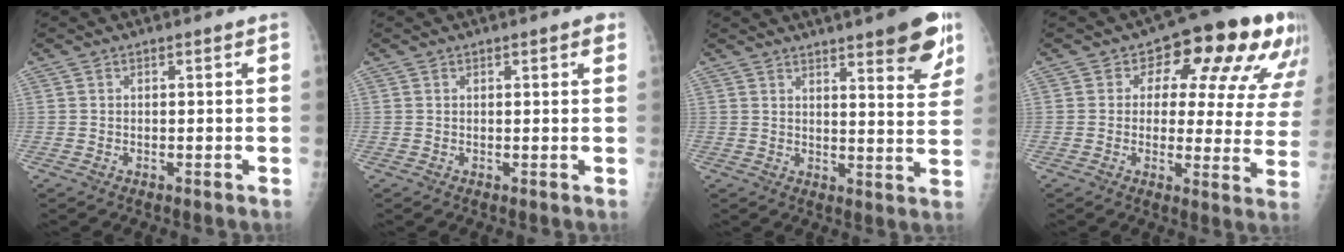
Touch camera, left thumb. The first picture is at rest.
{"total": 1.9, "force": [1.0, 0.6, 1.4], "torque": [-0.011, -0.001, 0.012]}
{"total": 12.5, "force": [7.8, 2.7, 9.4], "torque": [-0.094, -0.039, 0.099]}
{"total": 18.1, "force": [8.1, 9.1, 13.4], "torque": [-0.120, -0.017, 0.089]}